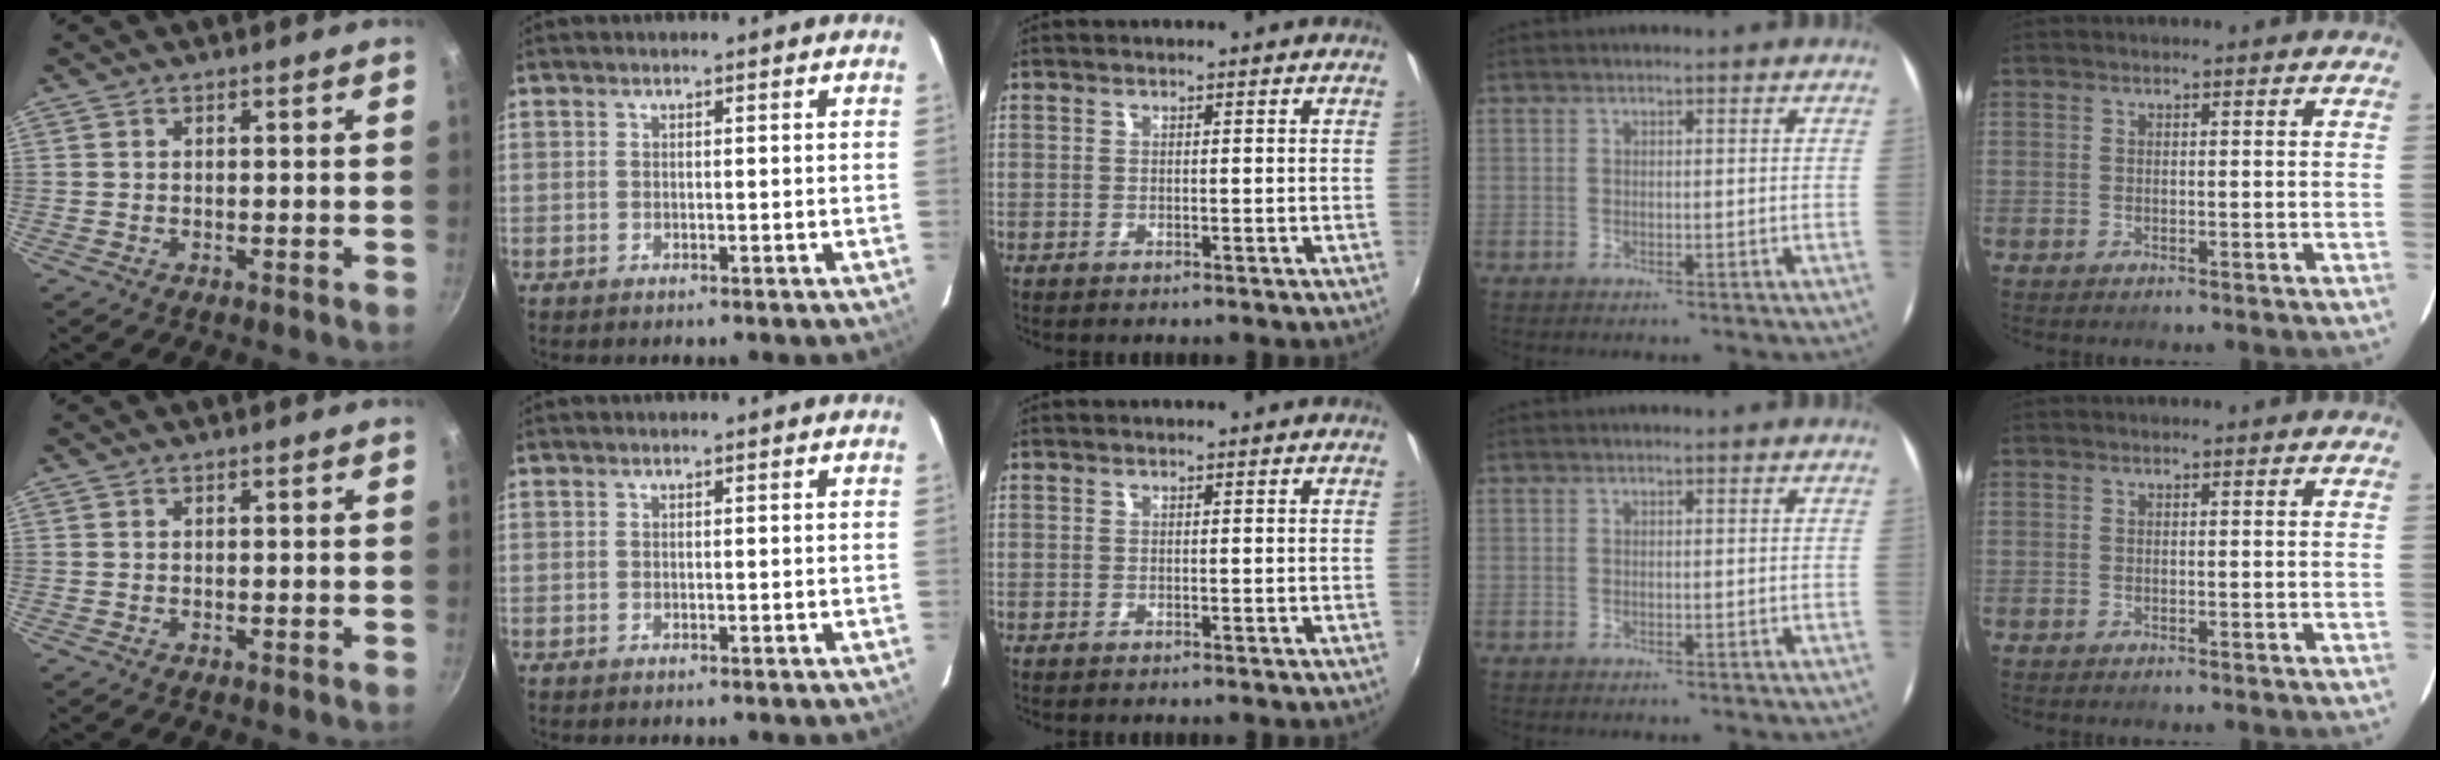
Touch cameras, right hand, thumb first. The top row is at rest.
{}